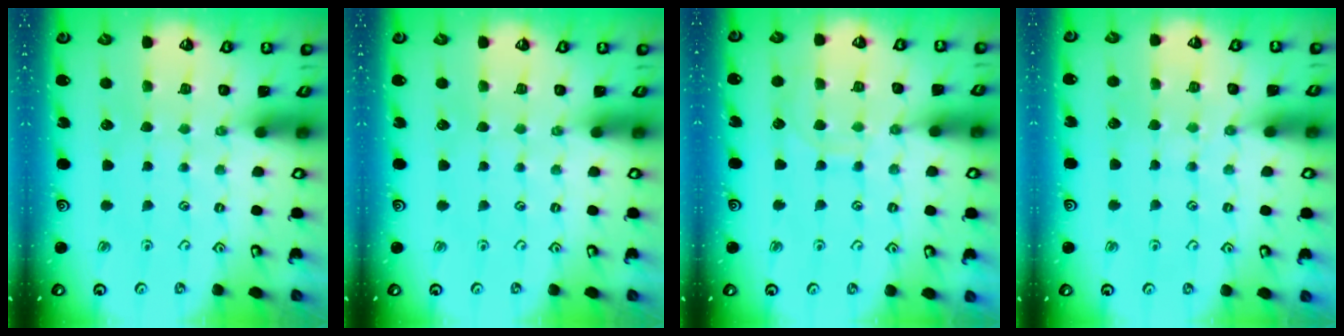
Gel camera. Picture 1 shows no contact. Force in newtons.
{"total": 0.0}
{"total": 7.8, "press": 7.7, "slide": 0.6}
{"total": 6.2, "press": 6.1, "slide": 0.8}